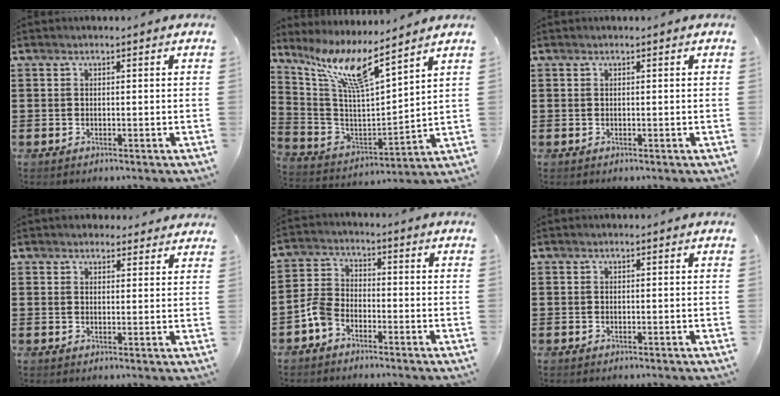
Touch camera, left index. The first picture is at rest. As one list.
[{"total": 10.1, "force": [7.1, 1.3, 7.0], "torque": [-0.159, -0.036, 0.122]}, {"total": 0.0}, {"total": 2.5, "force": [2.3, 0.9, 0.1], "torque": [-0.001, -0.004, 0.043]}, {"total": 4.5, "force": [-3.1, 2.5, 2.1], "torque": [-0.066, 0.003, -0.066]}, {"total": 0.0}]